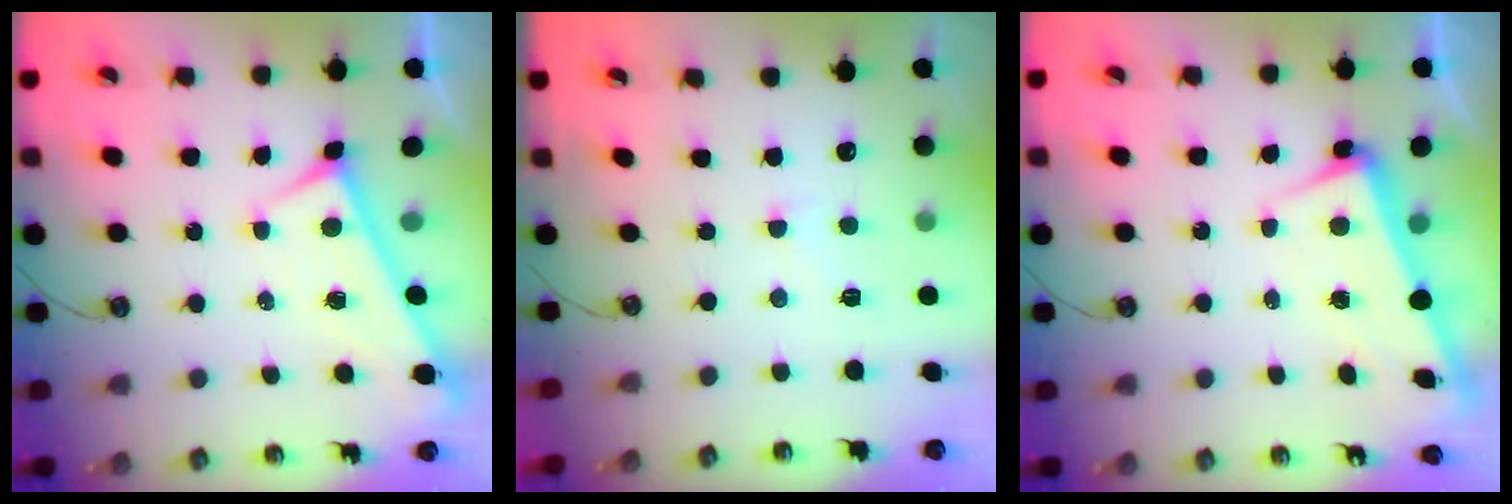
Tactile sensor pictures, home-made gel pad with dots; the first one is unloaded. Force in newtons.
{"total": 1.5, "press": 1.4, "slide": 0.6}
{"total": 2.9, "press": 2.8, "slide": 1.0}